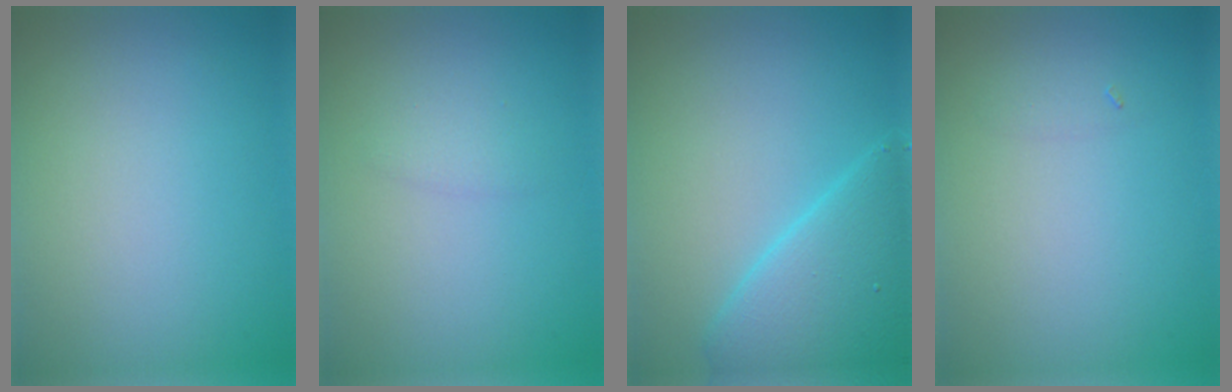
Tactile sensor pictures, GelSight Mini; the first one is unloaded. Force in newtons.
{"total": 1.0, "press": 1.0, "slide": 0.1}
{"total": 6.0, "press": 6.0, "slide": 0.3}
{"total": 0.6, "press": 0.6, "slide": 0.0}